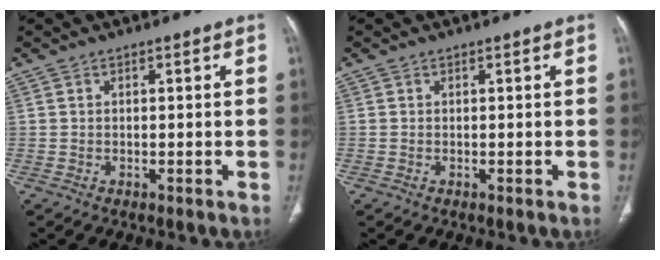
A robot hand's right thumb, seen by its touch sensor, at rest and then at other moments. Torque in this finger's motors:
{"motor_torque": [-0.05, 0.01, 0.35, 0.17, -0.02]}